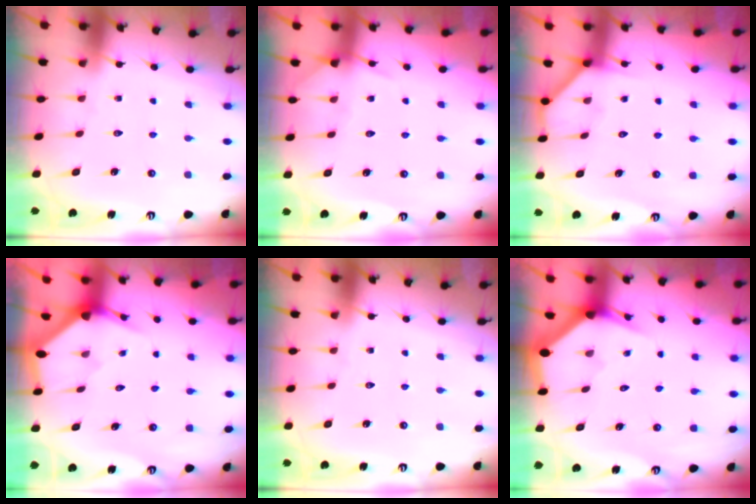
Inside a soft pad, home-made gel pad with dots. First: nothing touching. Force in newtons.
{"total": 5.0, "press": 4.9, "slide": 0.6}
{"total": 2.9, "press": 2.9, "slide": 0.5}
{"total": 2.7, "press": 2.7, "slide": 0.1}
{"total": 0.0}
{"total": 2.9, "press": 2.9, "slide": 0.0}